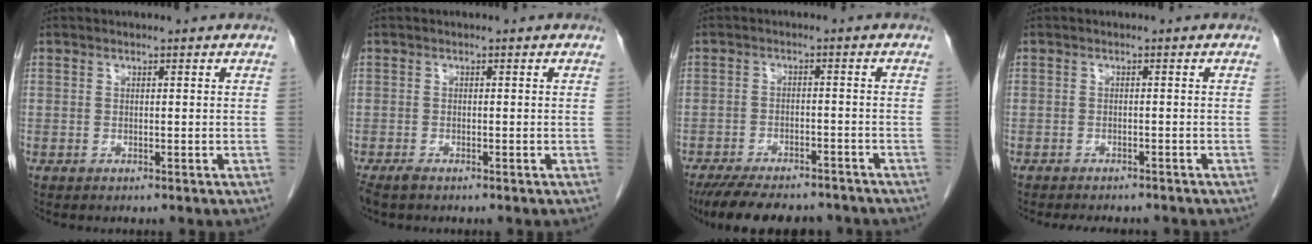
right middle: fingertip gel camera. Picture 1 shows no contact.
{"total": 2.1, "force": [-1.6, 0.6, 1.2], "torque": [-0.026, -0.007, -0.028]}
{"total": 14.3, "force": [-12.3, 4.1, 5.9], "torque": [-0.120, -0.010, -0.171]}
{"total": 5.7, "force": [-5.1, 1.6, 2.0], "torque": [-0.026, -0.004, -0.065]}